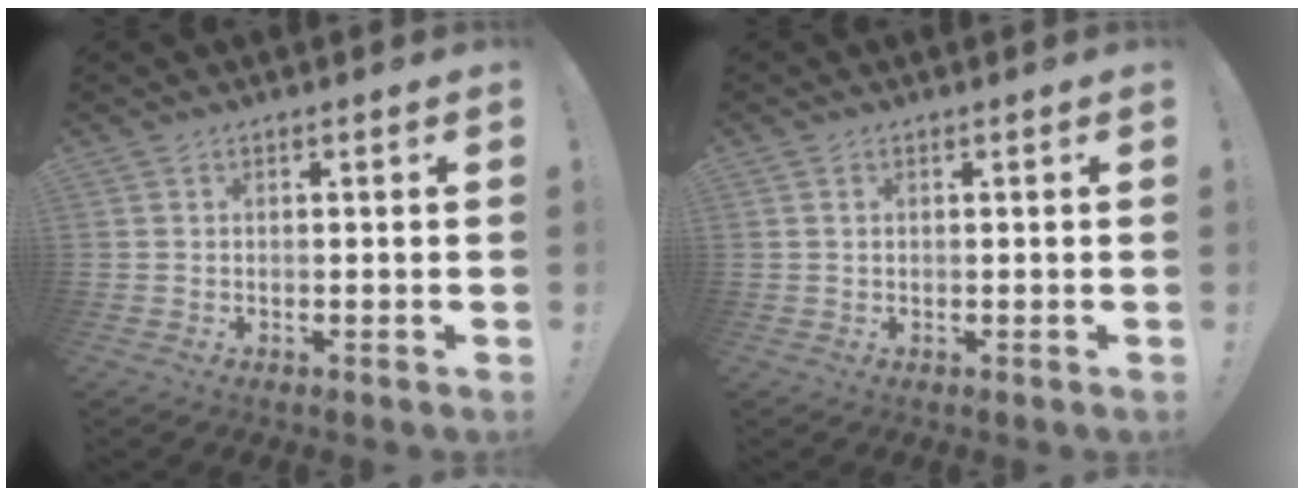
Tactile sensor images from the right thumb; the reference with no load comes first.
{"total": 0.9, "force": [0.4, 0.6, 0.5], "torque": [-0.017, 0.004, 0.009]}